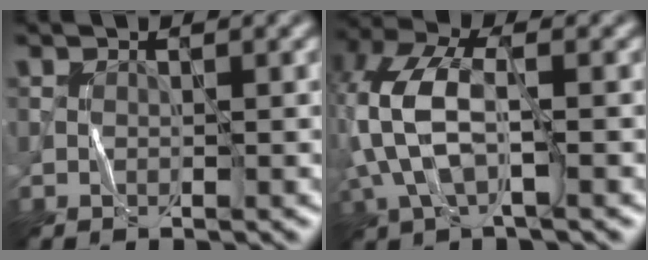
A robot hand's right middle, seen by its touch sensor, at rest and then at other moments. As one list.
[{"total": 7.6, "force": [-0.5, 3.5, 6.7], "torque": [-0.164, 0.018, -0.019]}]